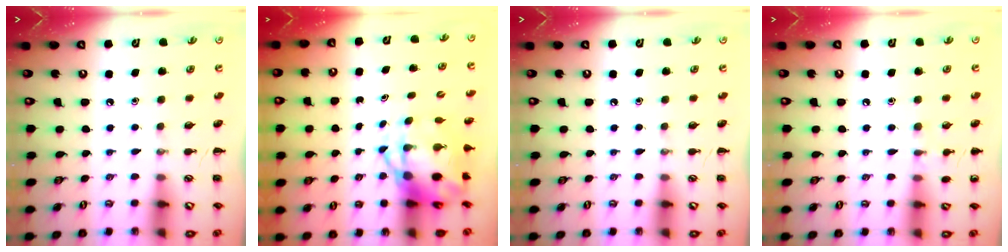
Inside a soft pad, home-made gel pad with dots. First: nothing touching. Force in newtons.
{"total": 6.0, "press": 5.8, "slide": 1.7}
{"total": 0.0}
{"total": 5.6, "press": 5.3, "slide": 1.7}